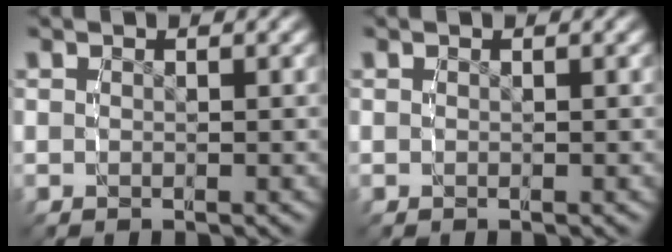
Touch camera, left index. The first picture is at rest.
{"total": 0.0}